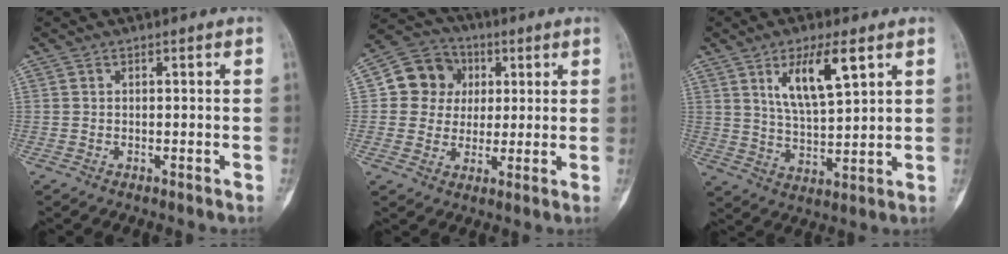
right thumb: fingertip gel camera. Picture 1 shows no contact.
{"total": 10.1, "force": [2.2, 9.3, 3.4], "torque": [-0.021, 0.004, 0.028]}
{"total": 10.8, "force": [5.1, 3.4, 8.9], "torque": [-0.152, -0.027, 0.102]}